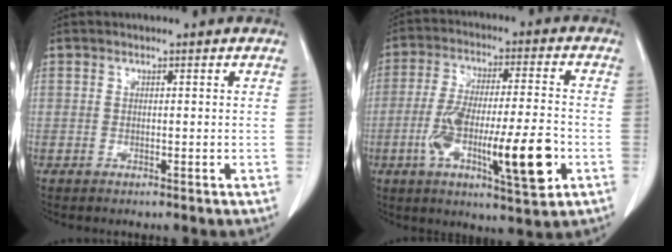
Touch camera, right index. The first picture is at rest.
{"total": 15.5, "force": [-4.7, 2.3, 14.6], "torque": [-0.257, -0.005, -0.073]}